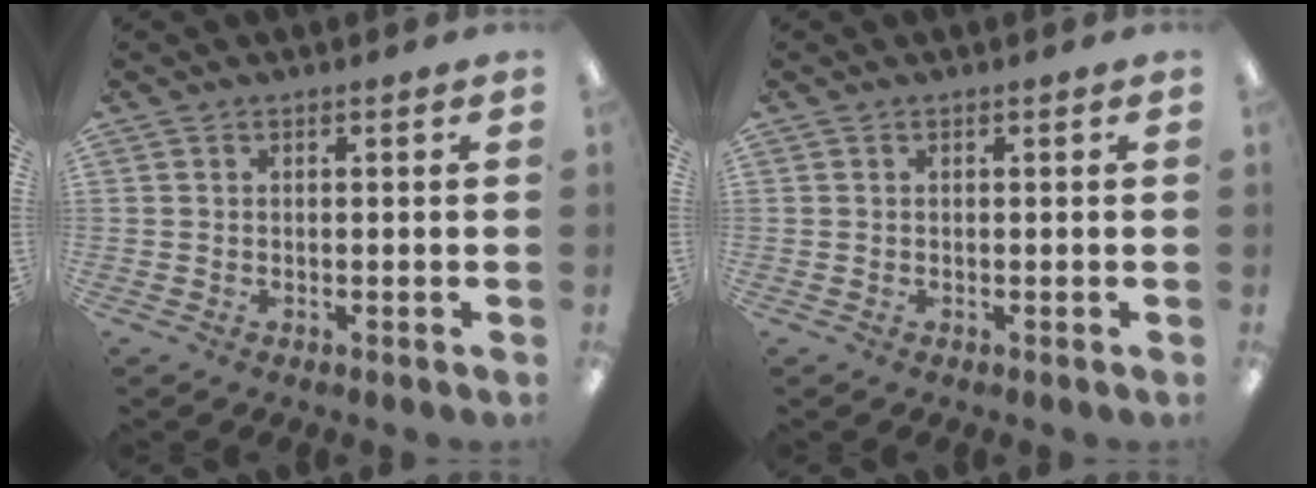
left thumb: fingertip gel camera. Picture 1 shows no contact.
{"total": 0.0}